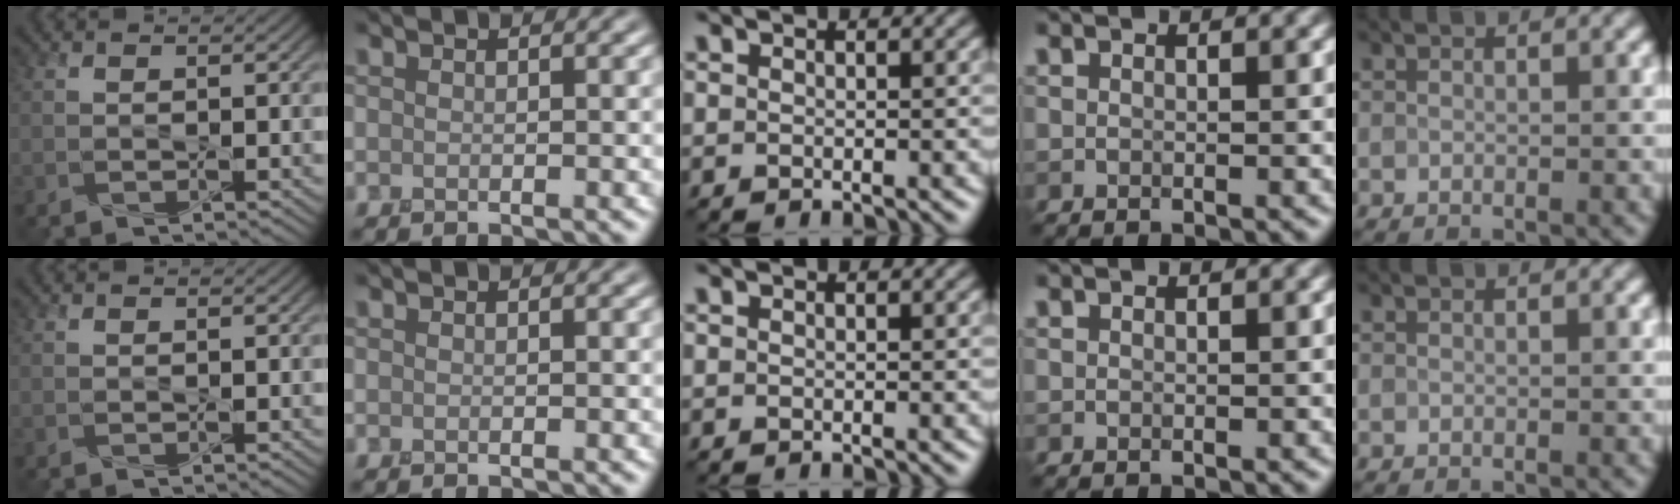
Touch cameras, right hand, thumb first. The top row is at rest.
{}